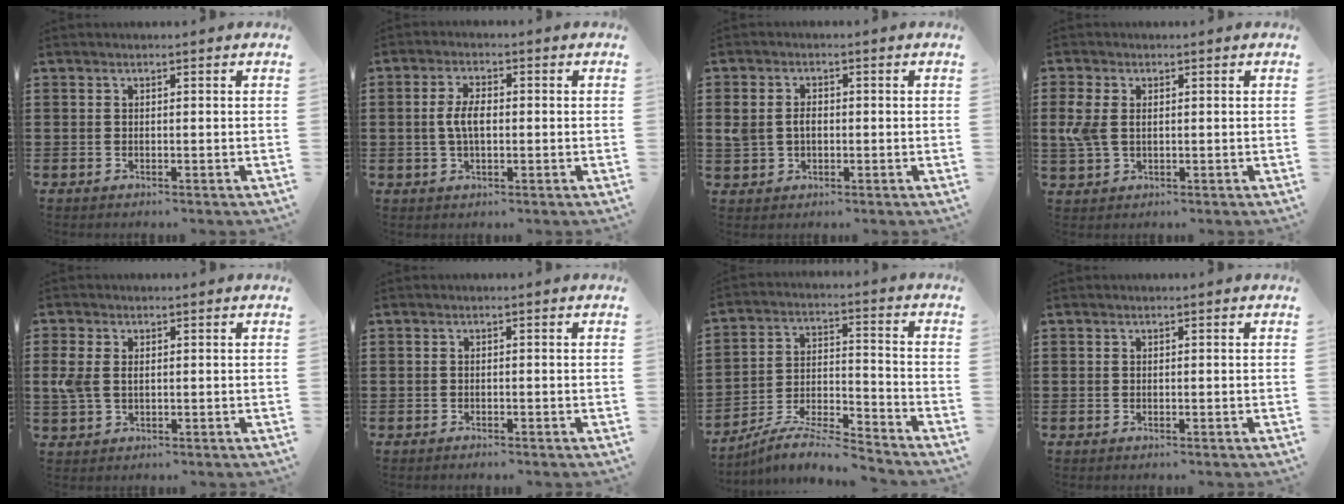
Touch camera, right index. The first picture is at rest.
{"total": 4.5, "force": [-0.1, 2.0, 4.0], "torque": [-0.090, 0.001, -0.009]}
{"total": 2.8, "force": [0.0, 2.1, 1.8], "torque": [-0.045, 0.006, -0.003]}
{"total": 4.0, "force": [0.5, 2.5, 3.1], "torque": [-0.085, 0.000, 0.004]}
{"total": 3.1, "force": [0.5, 1.9, 2.4], "torque": [-0.064, 0.001, 0.006]}
{"total": 0.6, "force": [-0.6, 0.0, 0.1], "torque": [-0.004, -0.003, -0.012]}
{"total": 7.5, "force": [-7.1, 0.3, 2.4], "torque": [-0.048, 0.002, -0.140]}
{"total": 0.0}